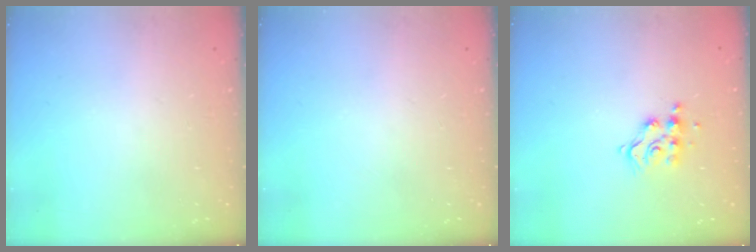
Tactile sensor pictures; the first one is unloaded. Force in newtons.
{"total": 0.0}
{"total": 9.8, "press": 9.8, "slide": 0.7}